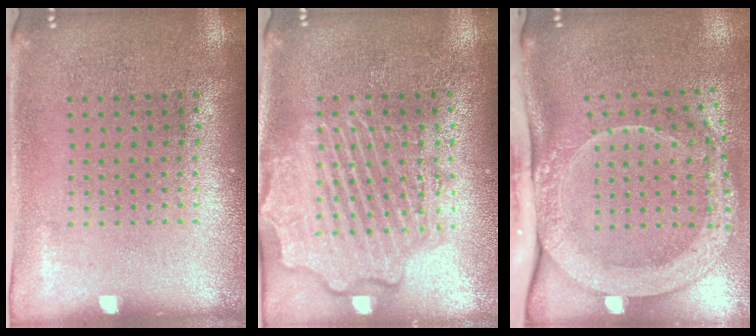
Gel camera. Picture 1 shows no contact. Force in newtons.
{"total": 4.4, "press": 4.4, "slide": 0.5}
{"total": 3.1, "press": 2.3, "slide": 2.1}